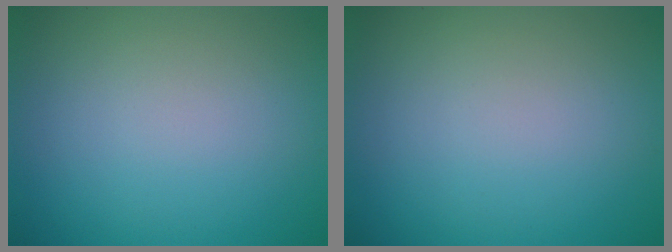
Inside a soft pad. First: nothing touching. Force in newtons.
{"total": 0.0}